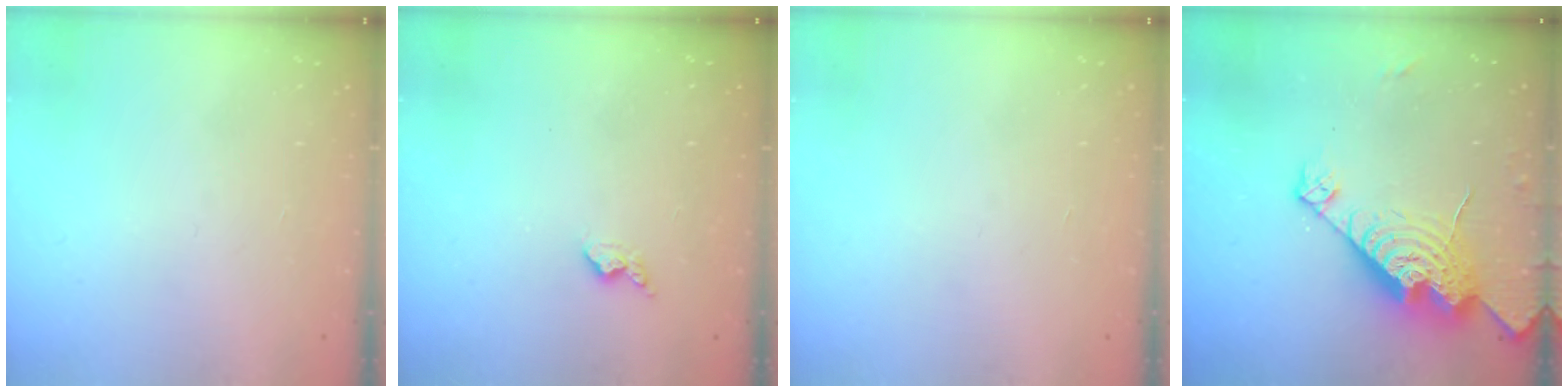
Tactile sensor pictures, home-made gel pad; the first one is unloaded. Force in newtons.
{"total": 4.1, "press": 4.0, "slide": 0.6}
{"total": 0.0}
{"total": 16.5, "press": 16.4, "slide": 1.6}